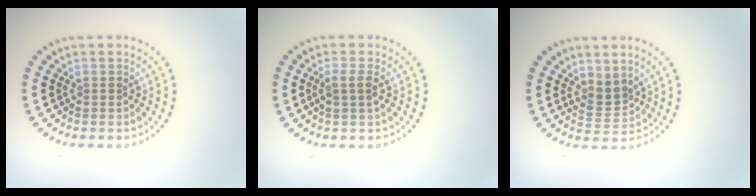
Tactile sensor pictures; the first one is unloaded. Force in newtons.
{"total": 1.6, "press": 1.4, "slide": 0.8}
{"total": 2.2, "press": 1.6, "slide": 1.5}